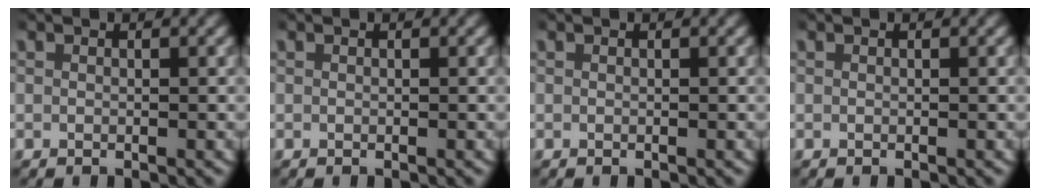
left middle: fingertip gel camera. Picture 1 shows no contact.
{"total": 0.0}
{"total": 0.0}
{"total": 0.0}